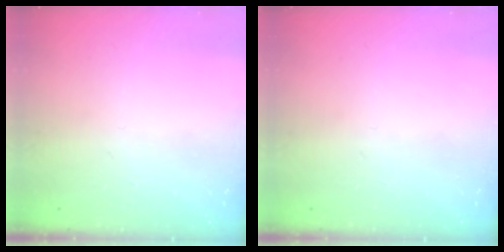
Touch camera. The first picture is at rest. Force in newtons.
{"total": 0.0}